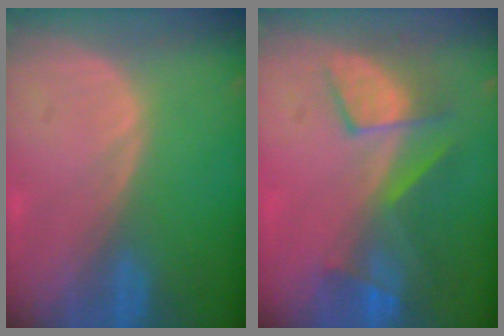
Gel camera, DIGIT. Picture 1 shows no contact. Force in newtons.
{"total": 7.6, "press": 7.1, "slide": 2.6}